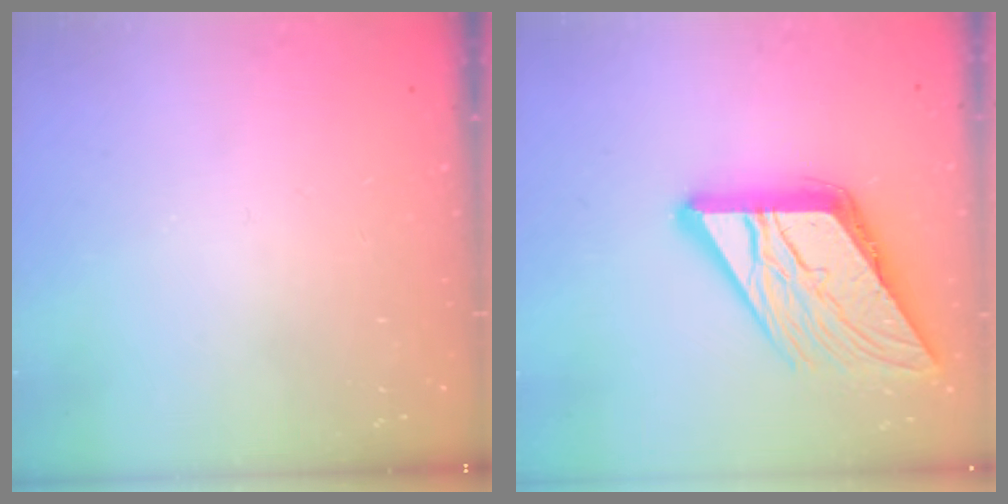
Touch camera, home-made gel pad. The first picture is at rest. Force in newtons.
{"total": 17.1, "press": 17.1, "slide": 1.8}